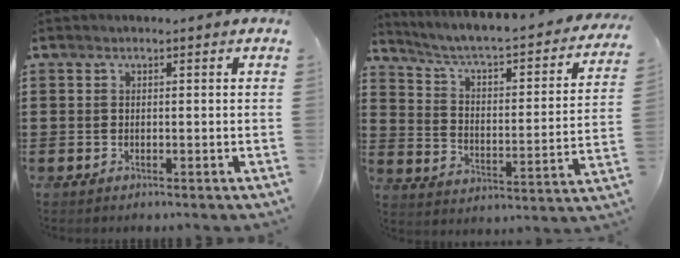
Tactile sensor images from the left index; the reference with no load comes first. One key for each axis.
{"total": 3.6, "fx": 2.6, "fy": 0.8, "fz": 2.4, "tx": -0.063, "ty": -0.033, "tz": 0.032}